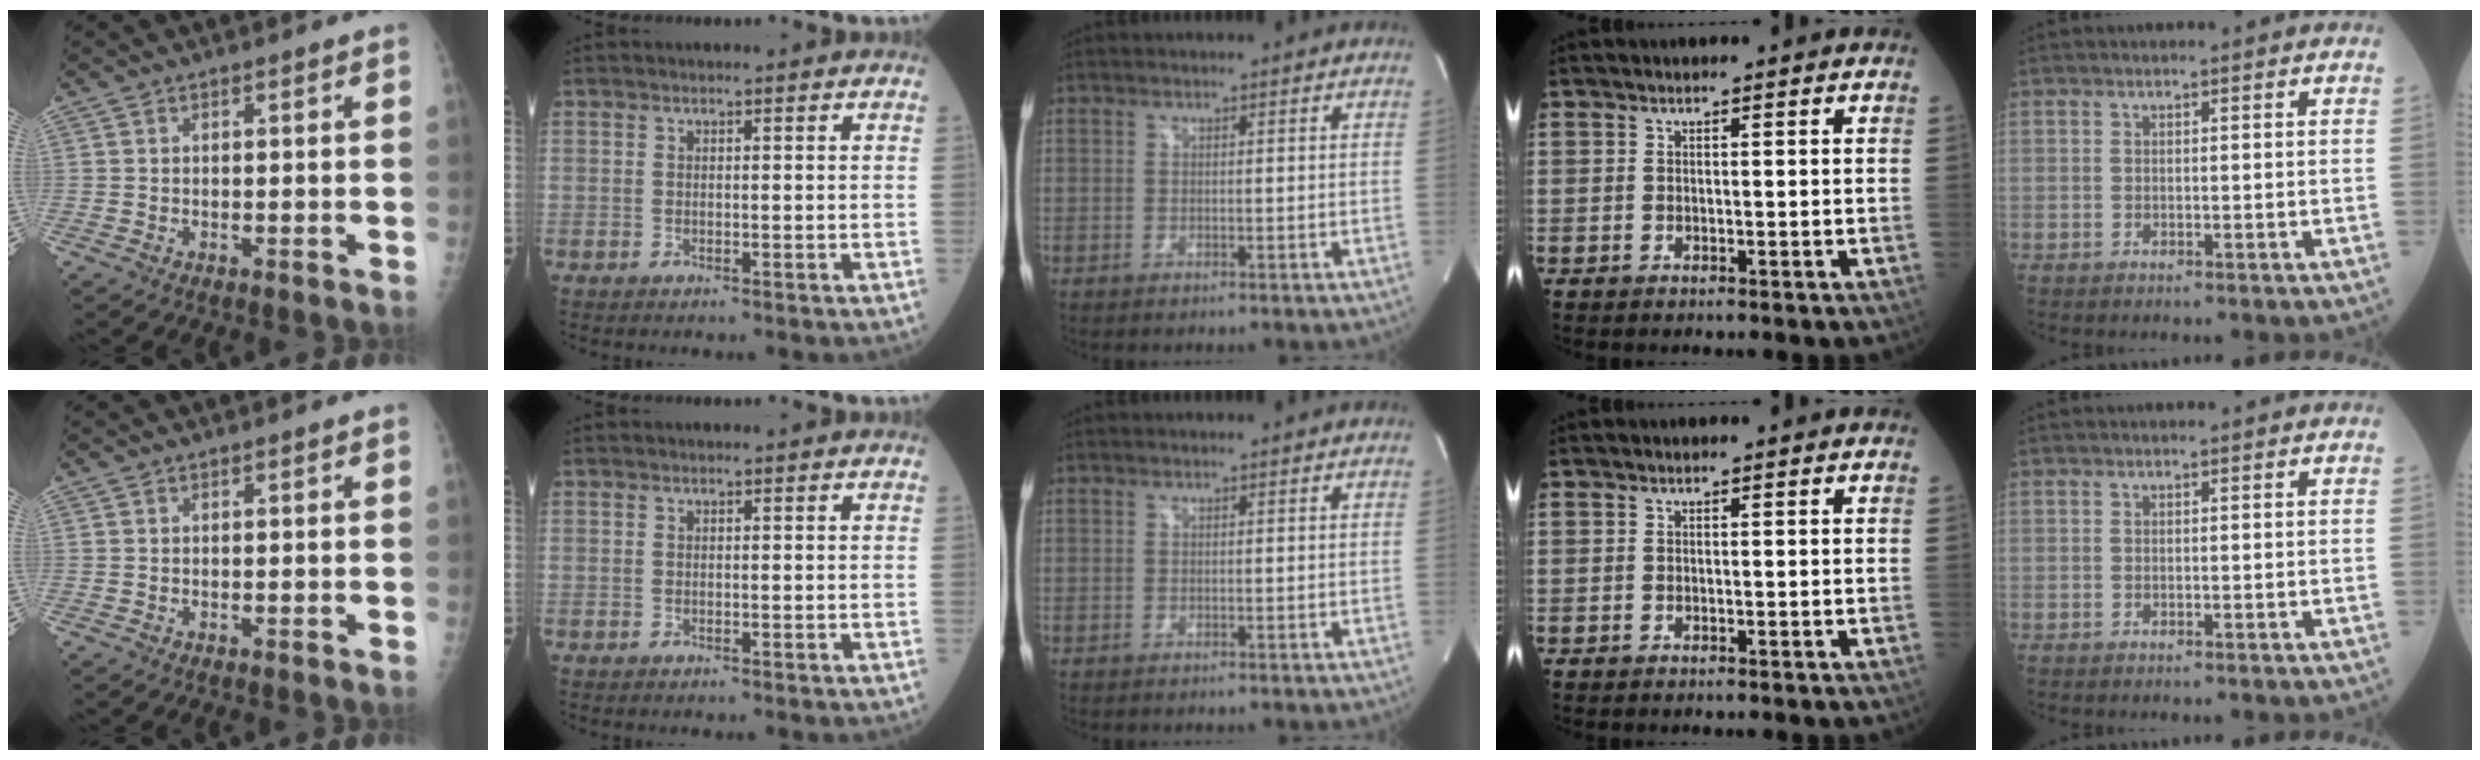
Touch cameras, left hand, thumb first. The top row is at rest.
{}